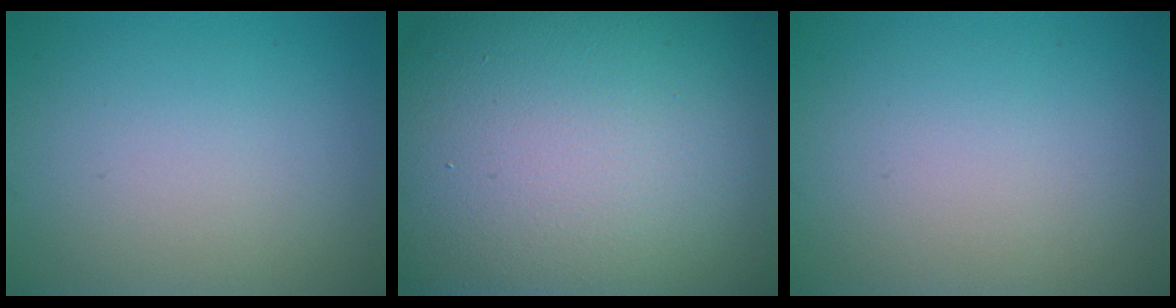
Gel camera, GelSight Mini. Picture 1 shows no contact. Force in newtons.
{"total": 24.5, "press": 24.5, "slide": 0.8}
{"total": 0.0}